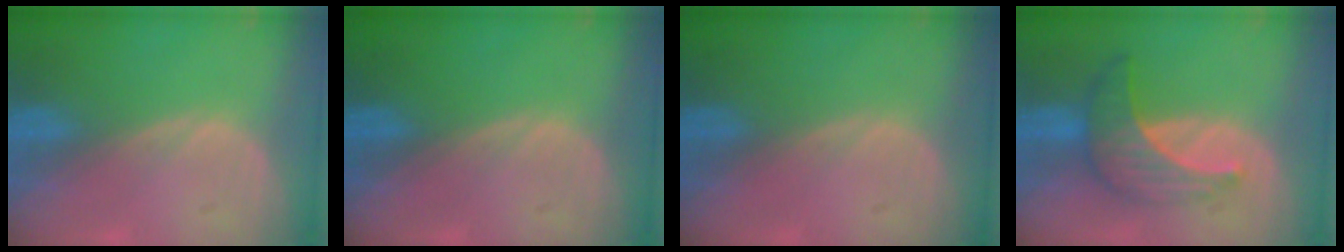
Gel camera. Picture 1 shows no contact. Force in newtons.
{"total": 0.0}
{"total": 0.0}
{"total": 7.1, "press": 6.5, "slide": 2.8}